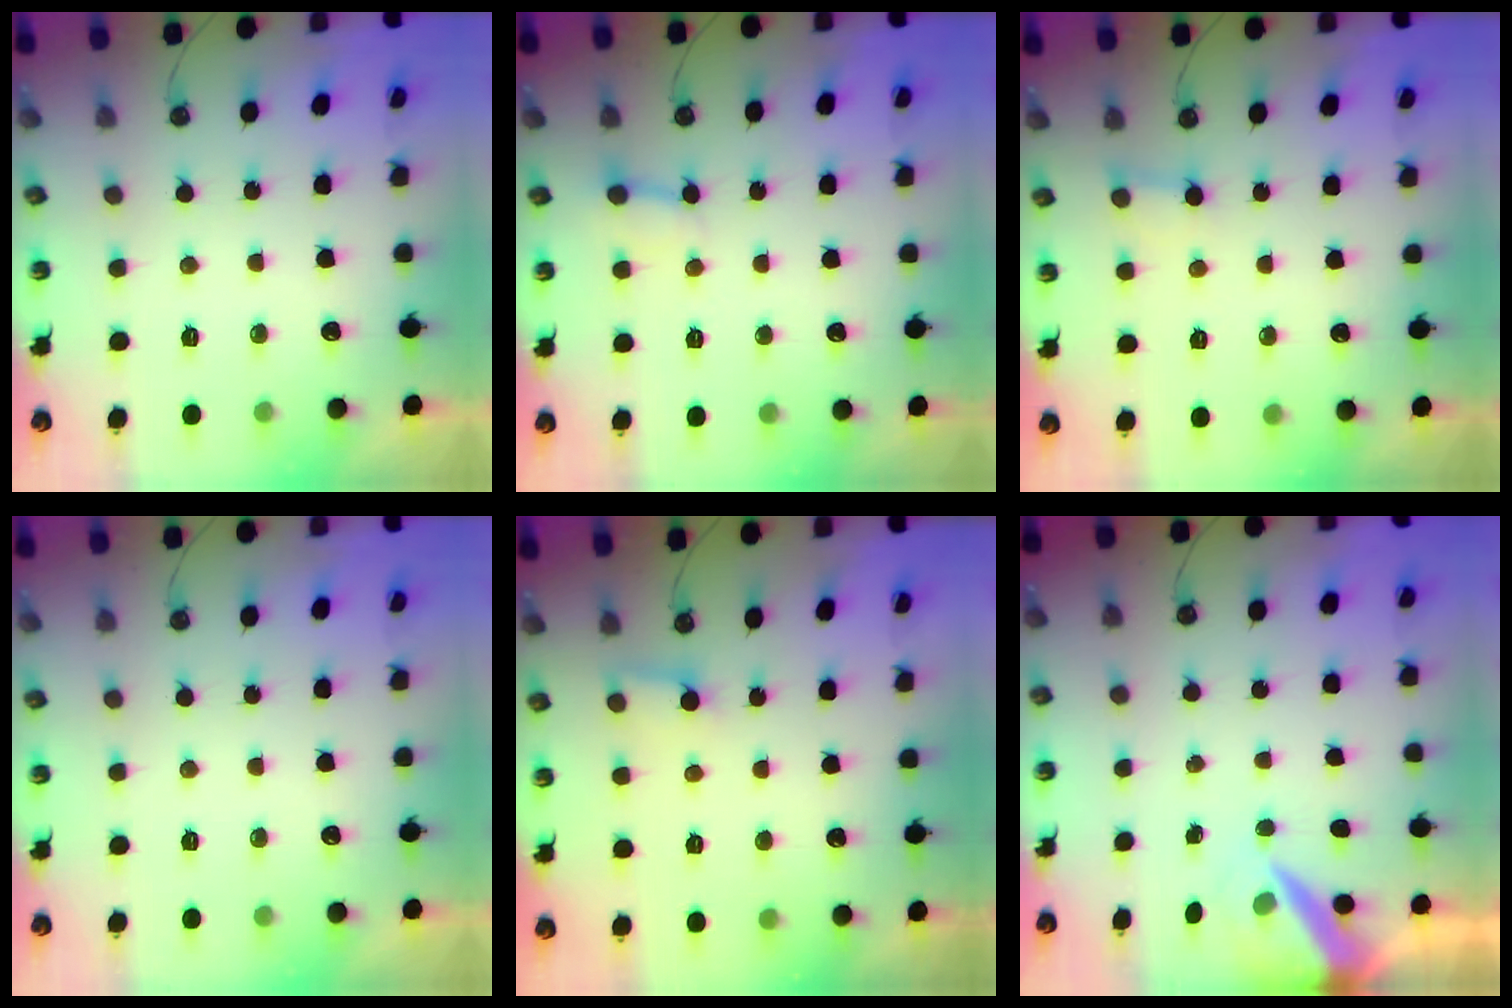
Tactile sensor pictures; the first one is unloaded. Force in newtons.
{"total": 2.7, "press": 2.7, "slide": 0.4}
{"total": 2.2, "press": 2.2, "slide": 0.1}
{"total": 0.0}
{"total": 4.6, "press": 4.6, "slide": 0.4}
{"total": 7.0, "press": 7.0, "slide": 0.6}